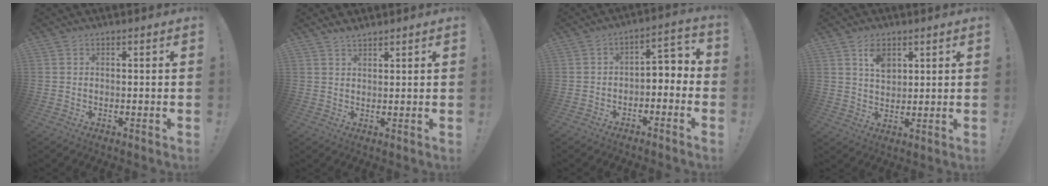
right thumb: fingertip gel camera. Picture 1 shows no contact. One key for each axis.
{"total": 2.5, "fx": 2.3, "fy": 0.7, "fz": 0.6, "tx": -0.008, "ty": -0.013, "tz": 0.042}
{"total": 4.6, "fx": -3.3, "fy": 2.5, "fz": 1.9, "tx": -0.021, "ty": 0.018, "tz": -0.061}
{"total": 6.6, "fx": 3.5, "fy": 4.2, "fz": 3.7, "tx": -0.048, "ty": -0.016, "tz": 0.061}